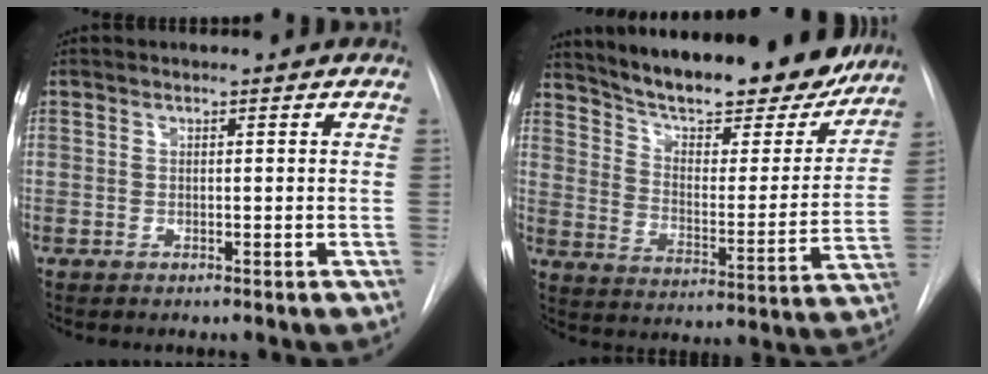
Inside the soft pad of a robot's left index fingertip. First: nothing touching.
{"total": 25.1, "force": [21.7, 5.9, 11.0], "torque": [-0.169, -0.026, 0.296]}